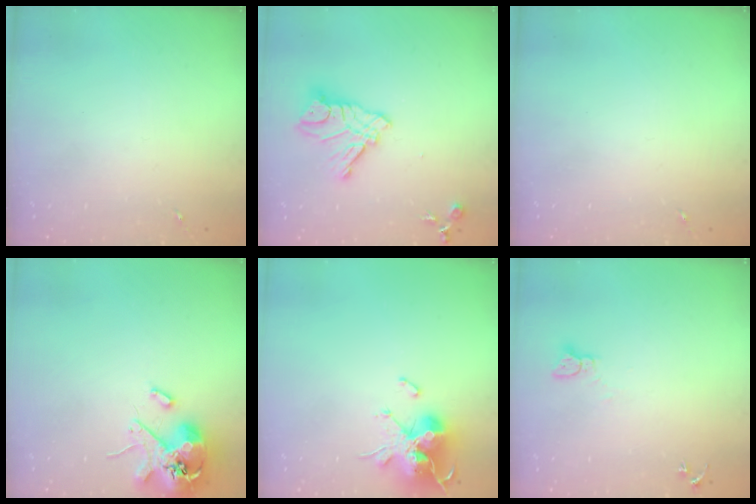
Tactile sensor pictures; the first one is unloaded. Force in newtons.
{"total": 12.8, "press": 12.7, "slide": 1.0}
{"total": 0.0}
{"total": 12.7, "press": 12.6, "slide": 1.9}
{"total": 15.3, "press": 15.1, "slide": 2.4}
{"total": 2.3, "press": 2.3, "slide": 0.2}